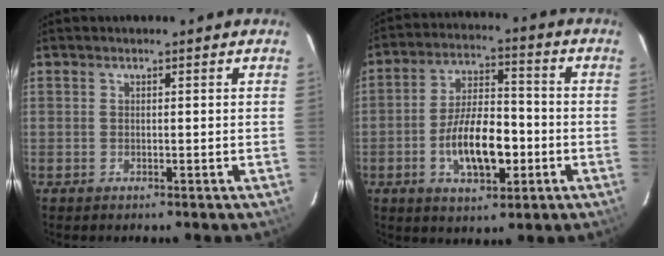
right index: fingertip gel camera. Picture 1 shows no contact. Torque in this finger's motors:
{"motor_torque": [0.46, -0.18, 0.34, 0.17]}